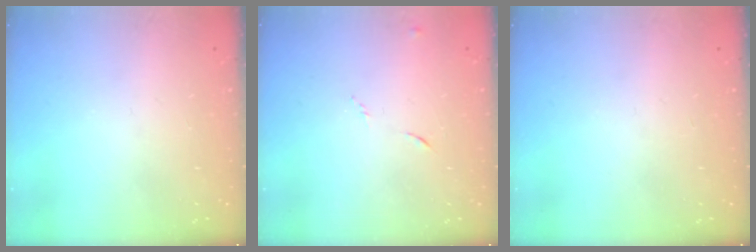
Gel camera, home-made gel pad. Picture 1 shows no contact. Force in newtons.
{"total": 5.2, "press": 5.1, "slide": 0.6}
{"total": 0.0}